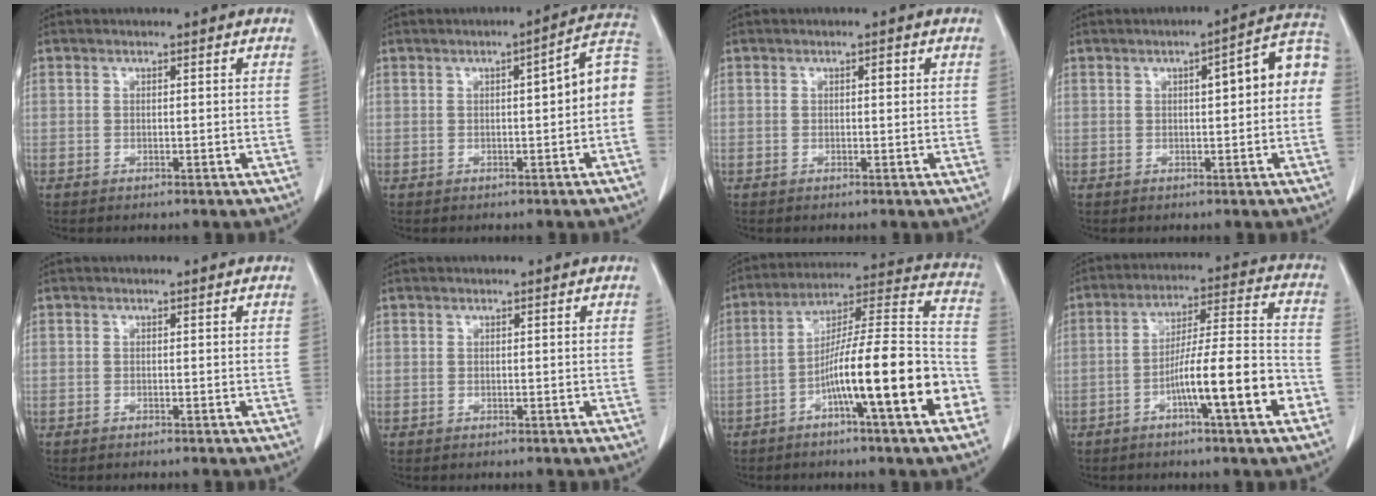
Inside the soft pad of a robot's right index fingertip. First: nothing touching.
{"total": 6.8, "force": [-0.1, 1.0, 6.8], "torque": [-0.081, 0.025, -0.008]}
{"total": 0.9, "force": [0.3, 0.3, 0.7], "torque": [-0.009, 0.002, 0.003]}
{"total": 7.4, "force": [0.7, 1.6, 7.2], "torque": [-0.090, 0.031, 0.003]}
{"total": 0.0}
{"total": 0.0}
{"total": 18.2, "force": [-7.0, 0.9, 16.8], "torque": [-0.256, 0.014, -0.116]}
{"total": 13.3, "force": [-5.4, 0.5, 12.1], "torque": [-0.196, 0.011, -0.088]}